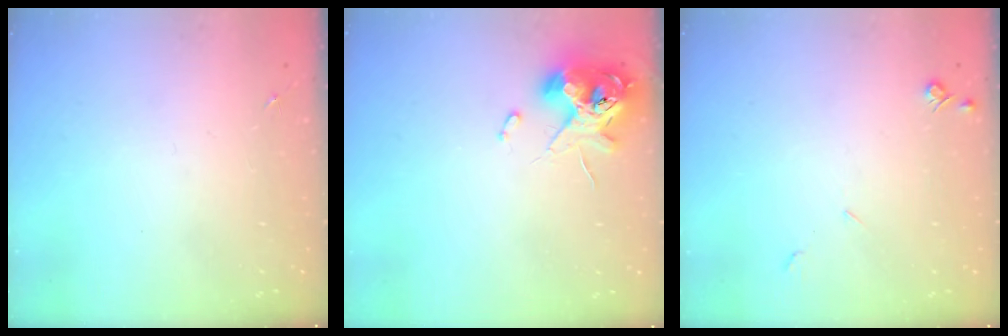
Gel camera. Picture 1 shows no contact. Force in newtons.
{"total": 11.9, "press": 11.7, "slide": 2.1}
{"total": 4.2, "press": 4.2, "slide": 0.7}